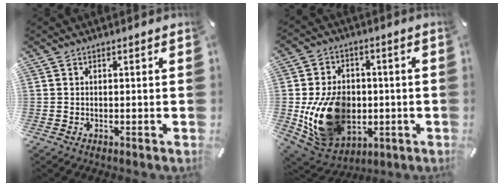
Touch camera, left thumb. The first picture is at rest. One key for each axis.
{"total": 18.7, "fx": -2.3, "fy": 14.4, "fz": 11.7, "tx": -0.223, "ty": 0.000, "tz": -0.026}